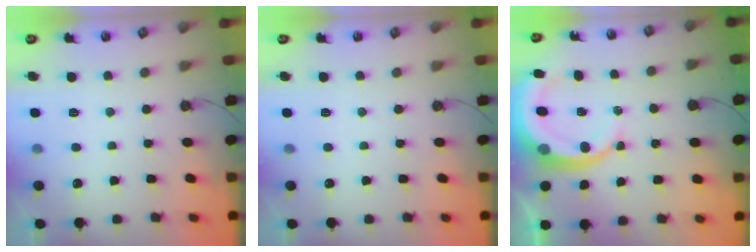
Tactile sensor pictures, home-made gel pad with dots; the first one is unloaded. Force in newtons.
{"total": 0.0}
{"total": 10.0, "press": 9.9, "slide": 1.4}